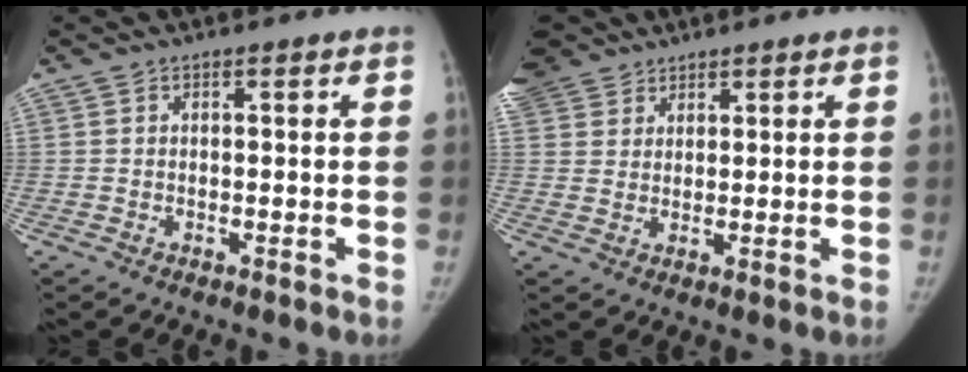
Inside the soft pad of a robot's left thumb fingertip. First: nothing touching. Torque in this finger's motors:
{"motor_torque": [0.90, -0.01, 0.11, -0.21, 0.13]}